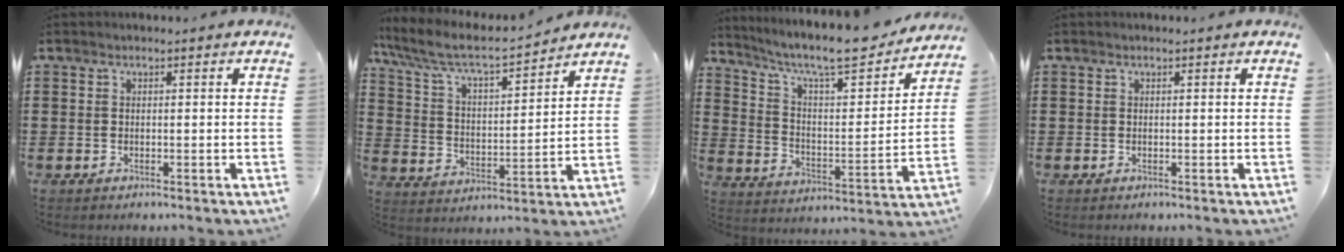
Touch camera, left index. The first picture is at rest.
{"total": 6.5, "force": [5.5, 1.1, 3.3], "torque": [-0.088, -0.031, 0.086]}
{"total": 9.9, "force": [8.6, 1.3, 4.8], "torque": [-0.103, -0.064, 0.139]}
{"total": 0.0}